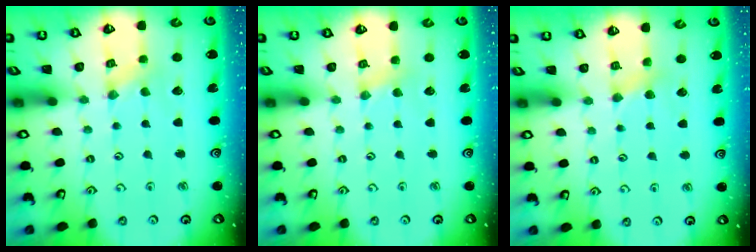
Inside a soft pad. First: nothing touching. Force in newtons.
{"total": 2.3, "press": 2.2, "slide": 0.5}
{"total": 4.2, "press": 4.2, "slide": 0.6}